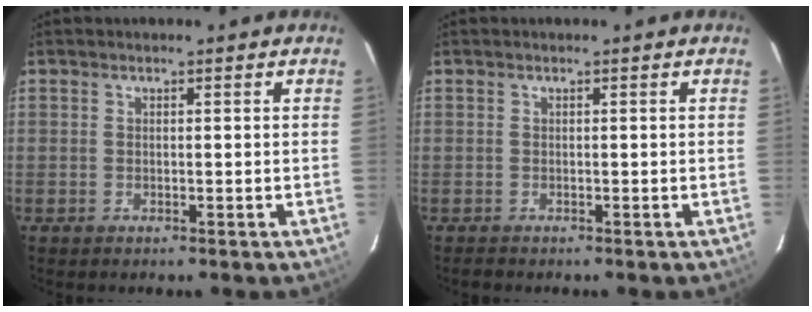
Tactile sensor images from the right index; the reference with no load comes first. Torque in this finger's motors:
{"motor_torque": [-0.06, 0.00, 0.03, 0.01]}